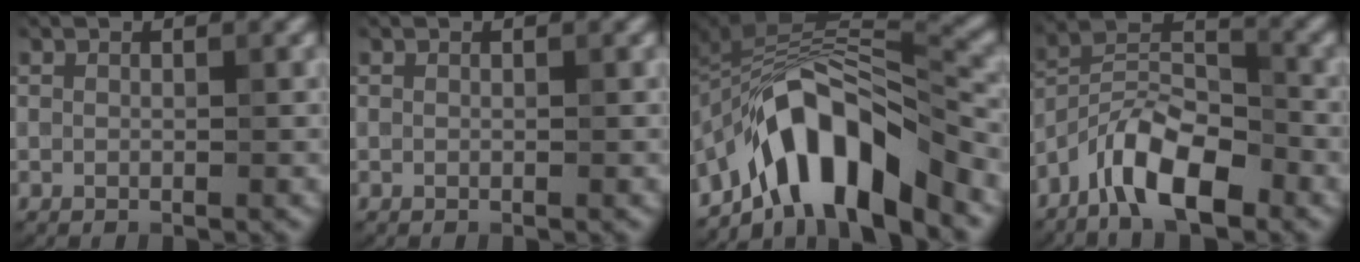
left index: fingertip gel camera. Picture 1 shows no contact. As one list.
[{"total": 0.0}, {"total": 10.4, "force": [-6.3, 3.9, 7.3], "torque": [-0.100, 0.015, -0.115]}, {"total": 6.9, "force": [-4.7, 2.5, 4.4], "torque": [-0.072, 0.011, -0.097]}]